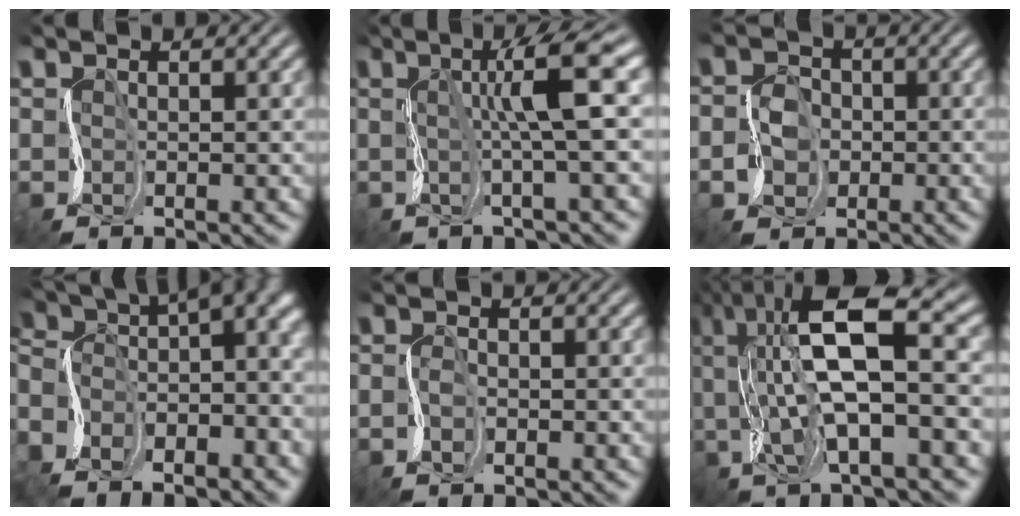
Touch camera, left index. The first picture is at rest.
{"total": 5.5, "force": [1.2, 0.2, 5.4], "torque": [-0.084, 0.020, 0.015]}
{"total": 1.9, "force": [-0.5, 1.8, 0.2], "torque": [-0.017, 0.012, -0.017]}
{"total": 12.3, "force": [-2.7, 6.0, 10.3], "torque": [-0.174, 0.006, -0.005]}
{"total": 0.8, "force": [-0.8, 0.1, 0.0], "torque": [-0.014, 0.004, -0.022]}
{"total": 11.8, "force": [2.8, 3.1, 11.0], "torque": [-0.216, 0.027, 0.057]}